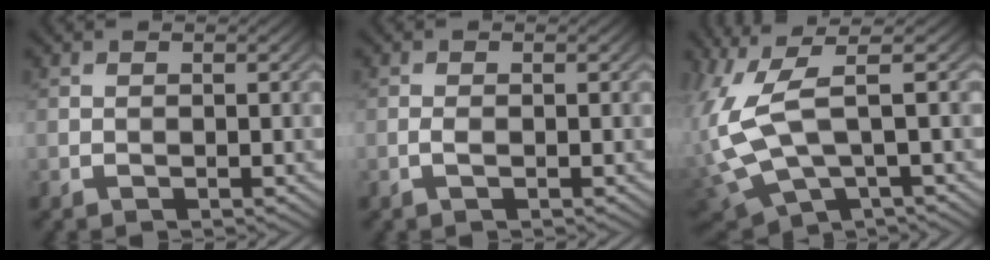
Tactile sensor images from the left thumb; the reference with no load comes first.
{"total": 0.8, "force": [-0.3, 0.2, 0.7], "torque": [-0.015, 0.003, -0.008]}
{"total": 11.9, "force": [2.2, 5.0, 10.5], "torque": [-0.280, -0.010, 0.055]}